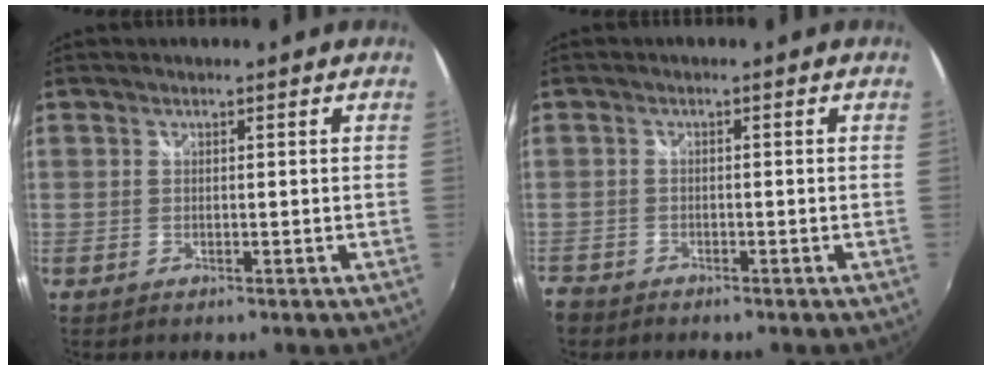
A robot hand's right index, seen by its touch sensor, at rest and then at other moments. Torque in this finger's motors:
{"motor_torque": [-0.38, -0.44, -1.06, -0.21]}